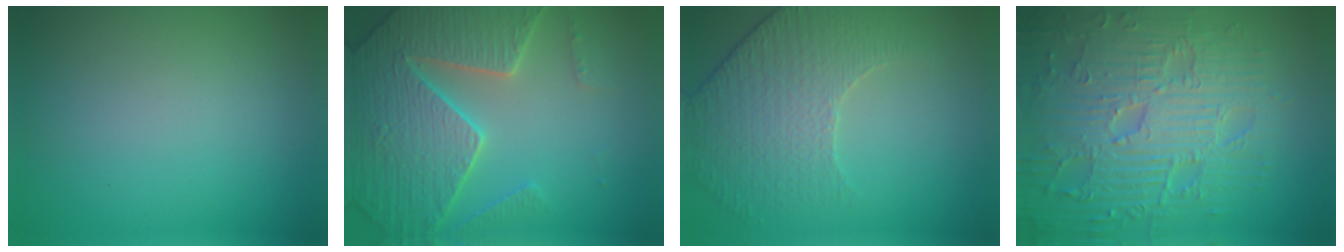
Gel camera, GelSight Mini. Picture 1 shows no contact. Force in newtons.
{"total": 7.5, "press": 7.2, "slide": 2.1}
{"total": 4.3, "press": 4.0, "slide": 1.5}
{"total": 9.4, "press": 6.9, "slide": 6.5}